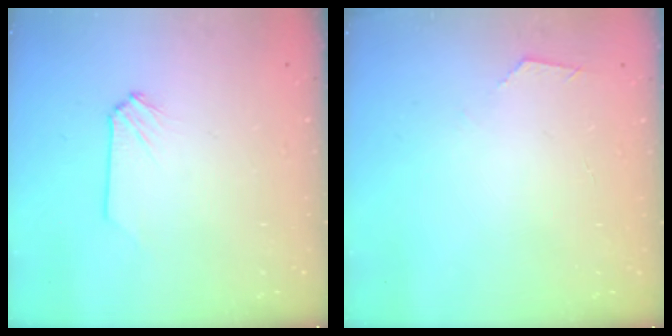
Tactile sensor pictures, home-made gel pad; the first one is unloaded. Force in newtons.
{"total": 3.1, "press": 3.0, "slide": 0.5}